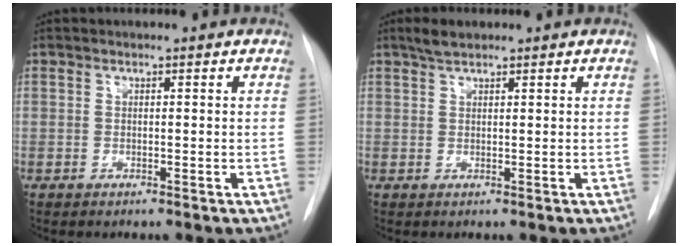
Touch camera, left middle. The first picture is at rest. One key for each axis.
{"total": 2.4, "fx": 1.9, "fy": 0.7, "fz": 1.2, "tx": -0.029, "ty": 0.006, "tz": 0.035}